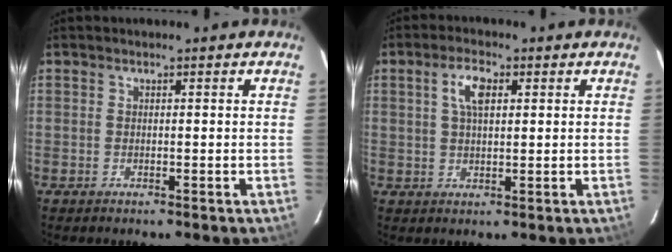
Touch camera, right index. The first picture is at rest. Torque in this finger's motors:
{"motor_torque": [0.57, 0.09, 0.37, 0.09]}